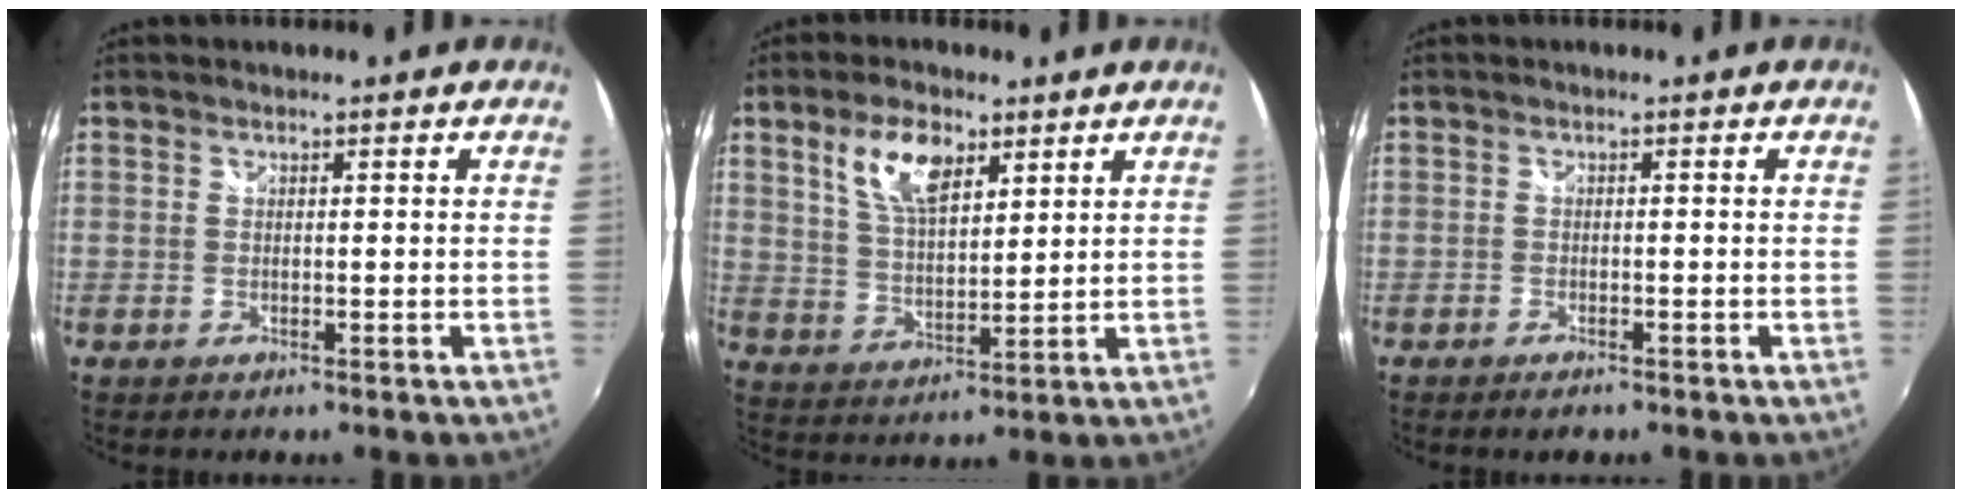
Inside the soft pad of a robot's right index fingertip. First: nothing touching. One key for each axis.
{"total": 9.2, "fx": 5.0, "fy": 4.1, "fz": 6.5, "tx": -0.124, "ty": 0.011, "tz": 0.097}
{"total": 1.9, "fx": -1.5, "fy": 0.8, "fz": 0.9, "tx": -0.022, "ty": -0.004, "tz": -0.025}